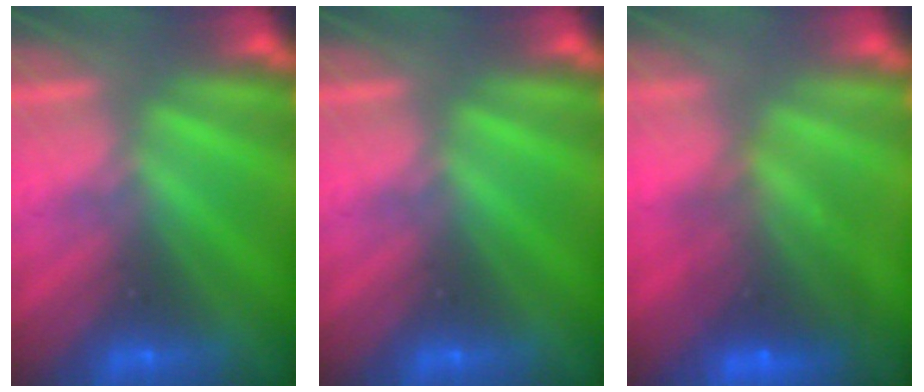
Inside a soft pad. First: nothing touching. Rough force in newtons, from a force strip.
{"total": 0.0}
{"total": 5.6}